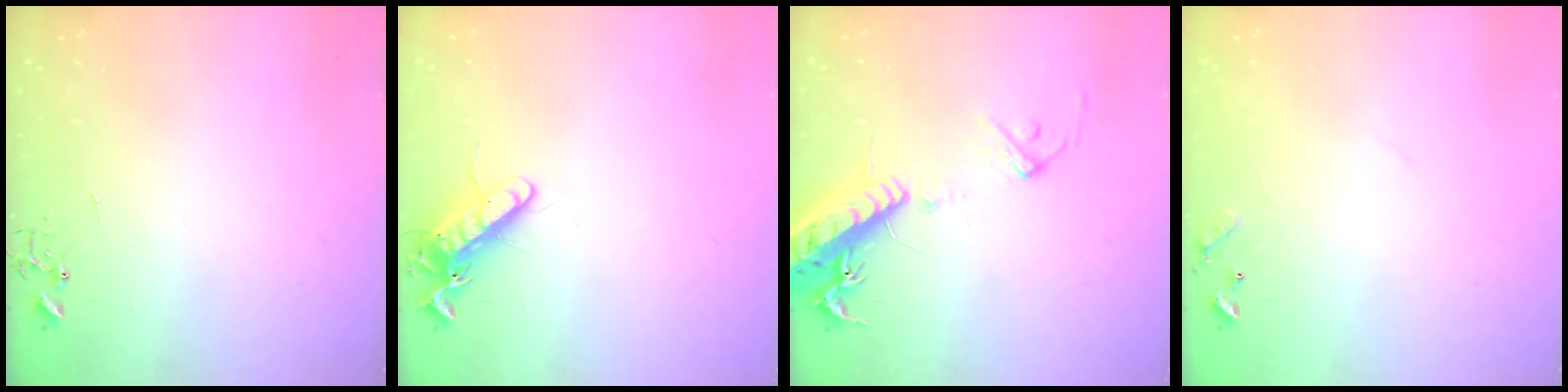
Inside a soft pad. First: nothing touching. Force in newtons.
{"total": 11.7, "press": 11.6, "slide": 1.7}
{"total": 17.9, "press": 17.6, "slide": 3.5}
{"total": 7.2, "press": 7.2, "slide": 0.5}